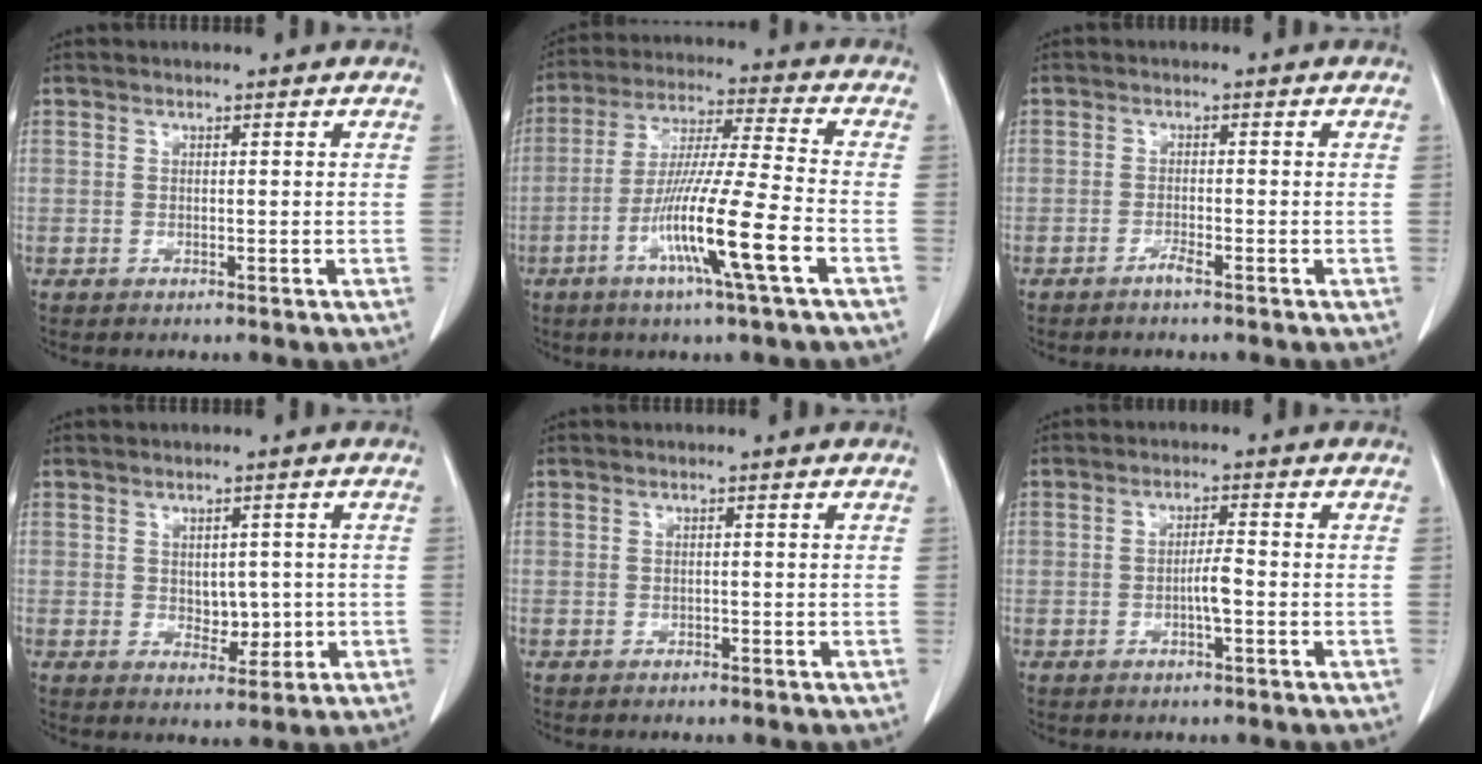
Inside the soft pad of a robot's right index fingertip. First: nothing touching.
{"total": 14.2, "force": [-5.5, -1.0, 13.0], "torque": [-0.248, -0.018, -0.106]}
{"total": 1.4, "force": [-1.2, -0.1, 0.8], "torque": [-0.017, 0.001, -0.022]}
{"total": 3.8, "force": [-0.2, 2.5, 2.9], "torque": [-0.035, -0.001, 0.006]}
{"total": 0.0}
{"total": 2.8, "force": [-0.8, 0.3, 2.6], "torque": [-0.048, 0.002, -0.014]}